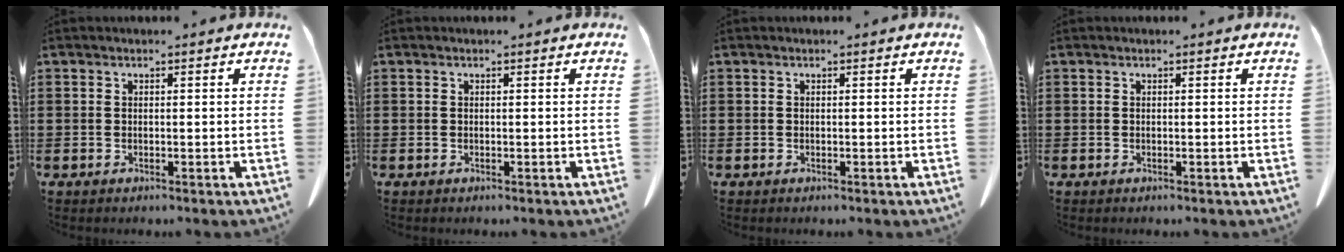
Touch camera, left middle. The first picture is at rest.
{"total": 0.0}
{"total": 0.0}
{"total": 0.0}